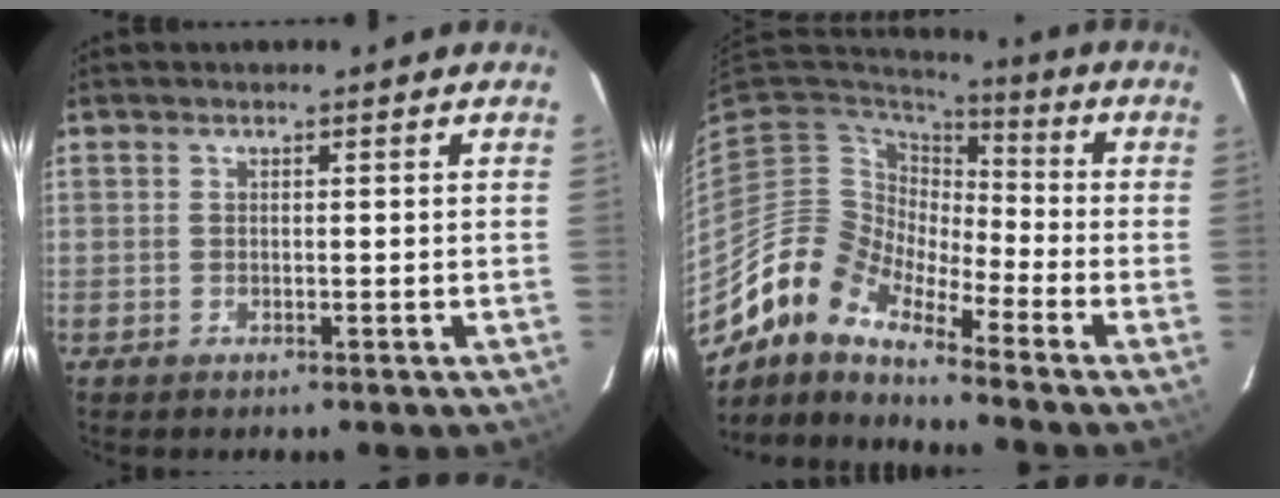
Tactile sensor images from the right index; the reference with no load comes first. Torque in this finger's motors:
{"motor_torque": [0.33, -0.38, -0.10, -0.21]}